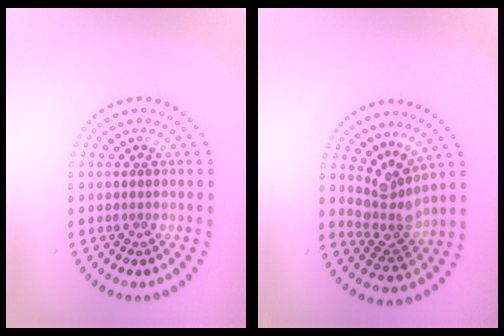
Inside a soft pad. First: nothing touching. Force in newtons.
{"total": 3.7, "press": 2.6, "slide": 2.6}